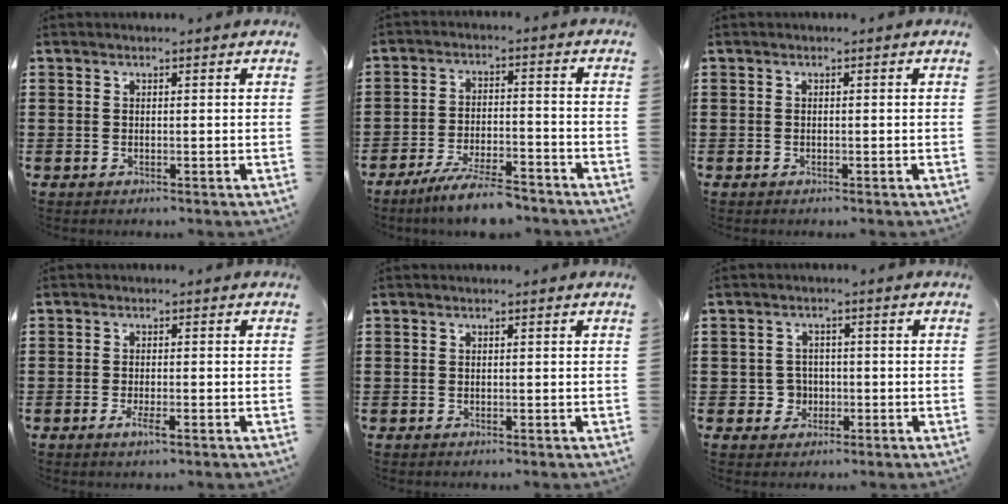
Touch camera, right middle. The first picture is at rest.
{"total": 6.9, "force": [-6.0, 0.6, 3.3], "torque": [-0.068, -0.003, -0.115]}
{"total": 0.0}
{"total": 2.2, "force": [-1.1, 0.4, 1.9], "torque": [-0.030, 0.001, -0.020]}
{"total": 0.0}
{"total": 3.0, "force": [-0.8, 2.7, 1.0], "torque": [-0.028, 0.004, -0.019]}